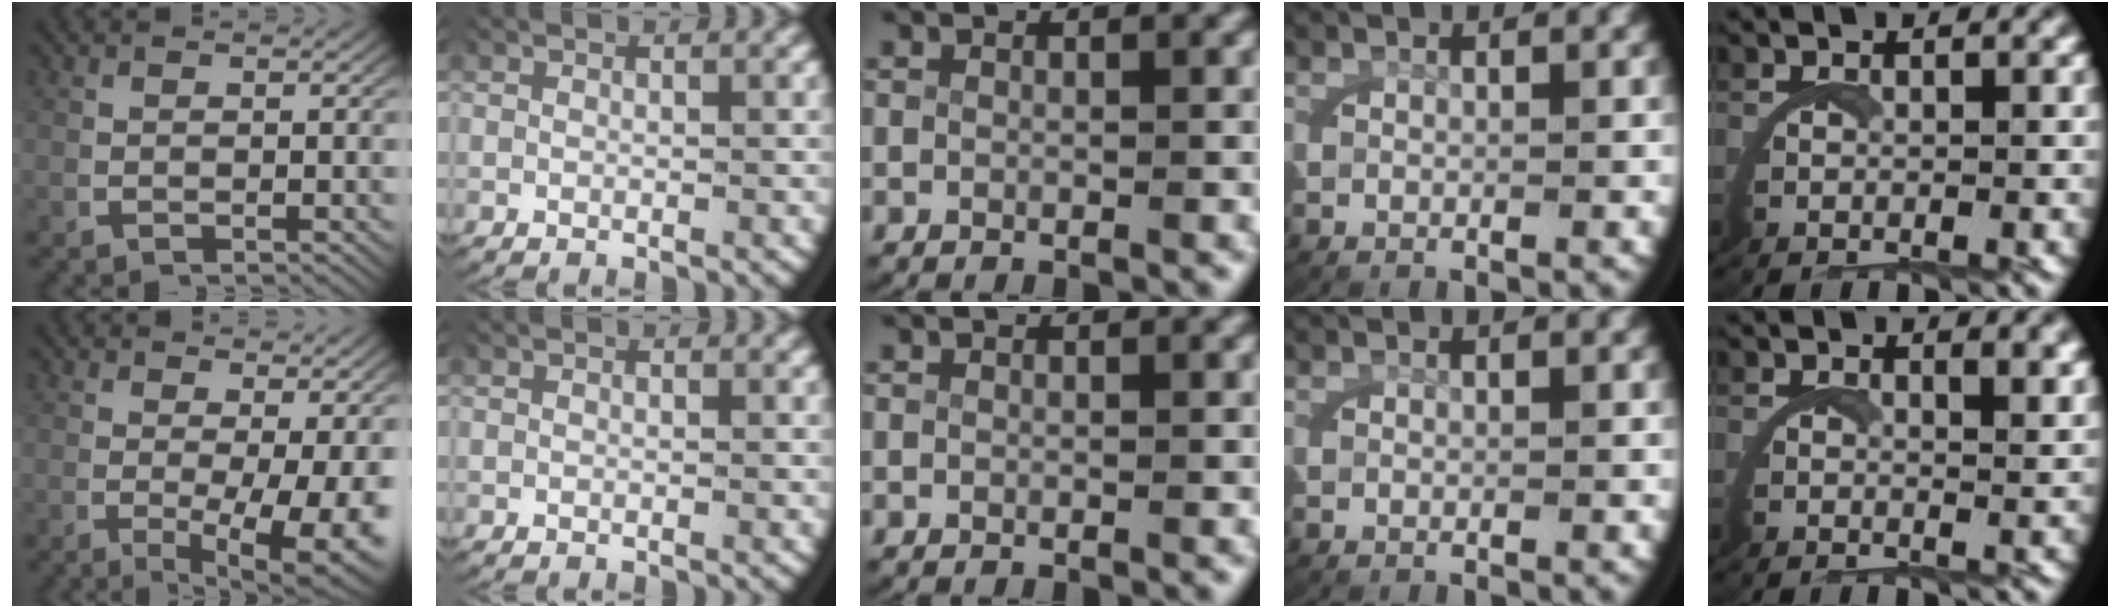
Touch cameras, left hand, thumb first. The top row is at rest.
{"thumb": {"total": 7.4, "force": [-0.7, 3.5, 6.5], "torque": [-0.097, -0.027, 0.001]}, "little": {"total": 1.8, "force": [1.6, -0.2, 0.9], "torque": [-0.019, -0.007, 0.023]}}